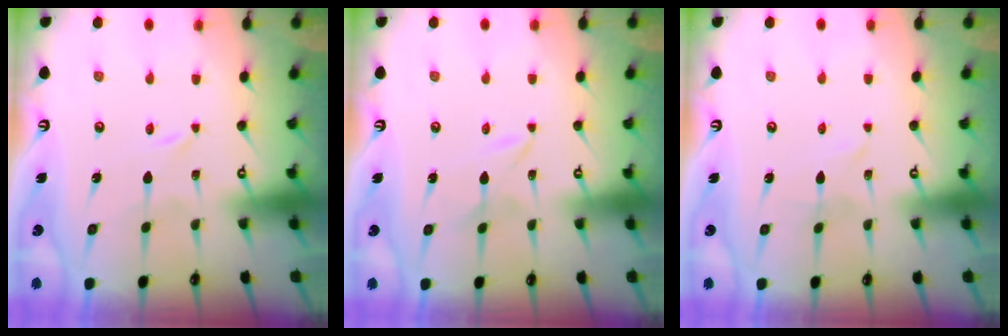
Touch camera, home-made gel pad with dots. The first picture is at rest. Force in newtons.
{"total": 2.4, "press": 2.3, "slide": 0.3}
{"total": 1.7, "press": 1.7, "slide": 0.1}